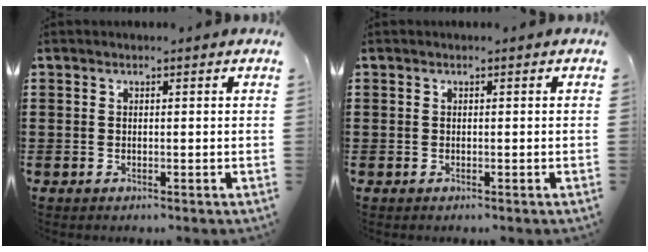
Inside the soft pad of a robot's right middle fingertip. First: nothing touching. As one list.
[{"total": 0.0}]